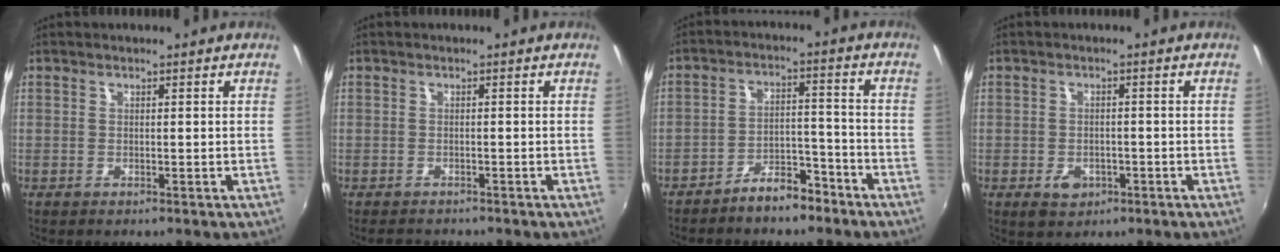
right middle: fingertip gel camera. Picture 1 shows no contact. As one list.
[{"total": 2.6, "force": [-2.3, 0.9, 0.4], "torque": [-0.015, -0.006, -0.041]}, {"total": 6.9, "force": [-5.7, 2.6, 3.0], "torque": [-0.057, 0.023, -0.084]}, {"total": 4.0, "force": [-1.9, 2.9, 2.0], "torque": [-0.042, -0.003, -0.024]}]